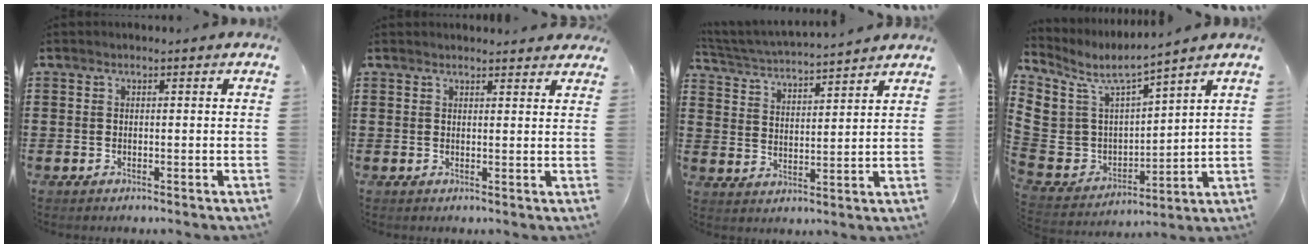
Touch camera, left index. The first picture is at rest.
{"total": 1.7, "force": [1.6, 0.2, 0.2], "torque": [-0.007, 0.002, 0.033]}
{"total": 4.0, "force": [4.0, -0.2, 0.7], "torque": [-0.035, -0.026, 0.065]}
{"total": 7.6, "force": [5.9, 3.9, 2.9], "torque": [-0.098, -0.041, 0.103]}